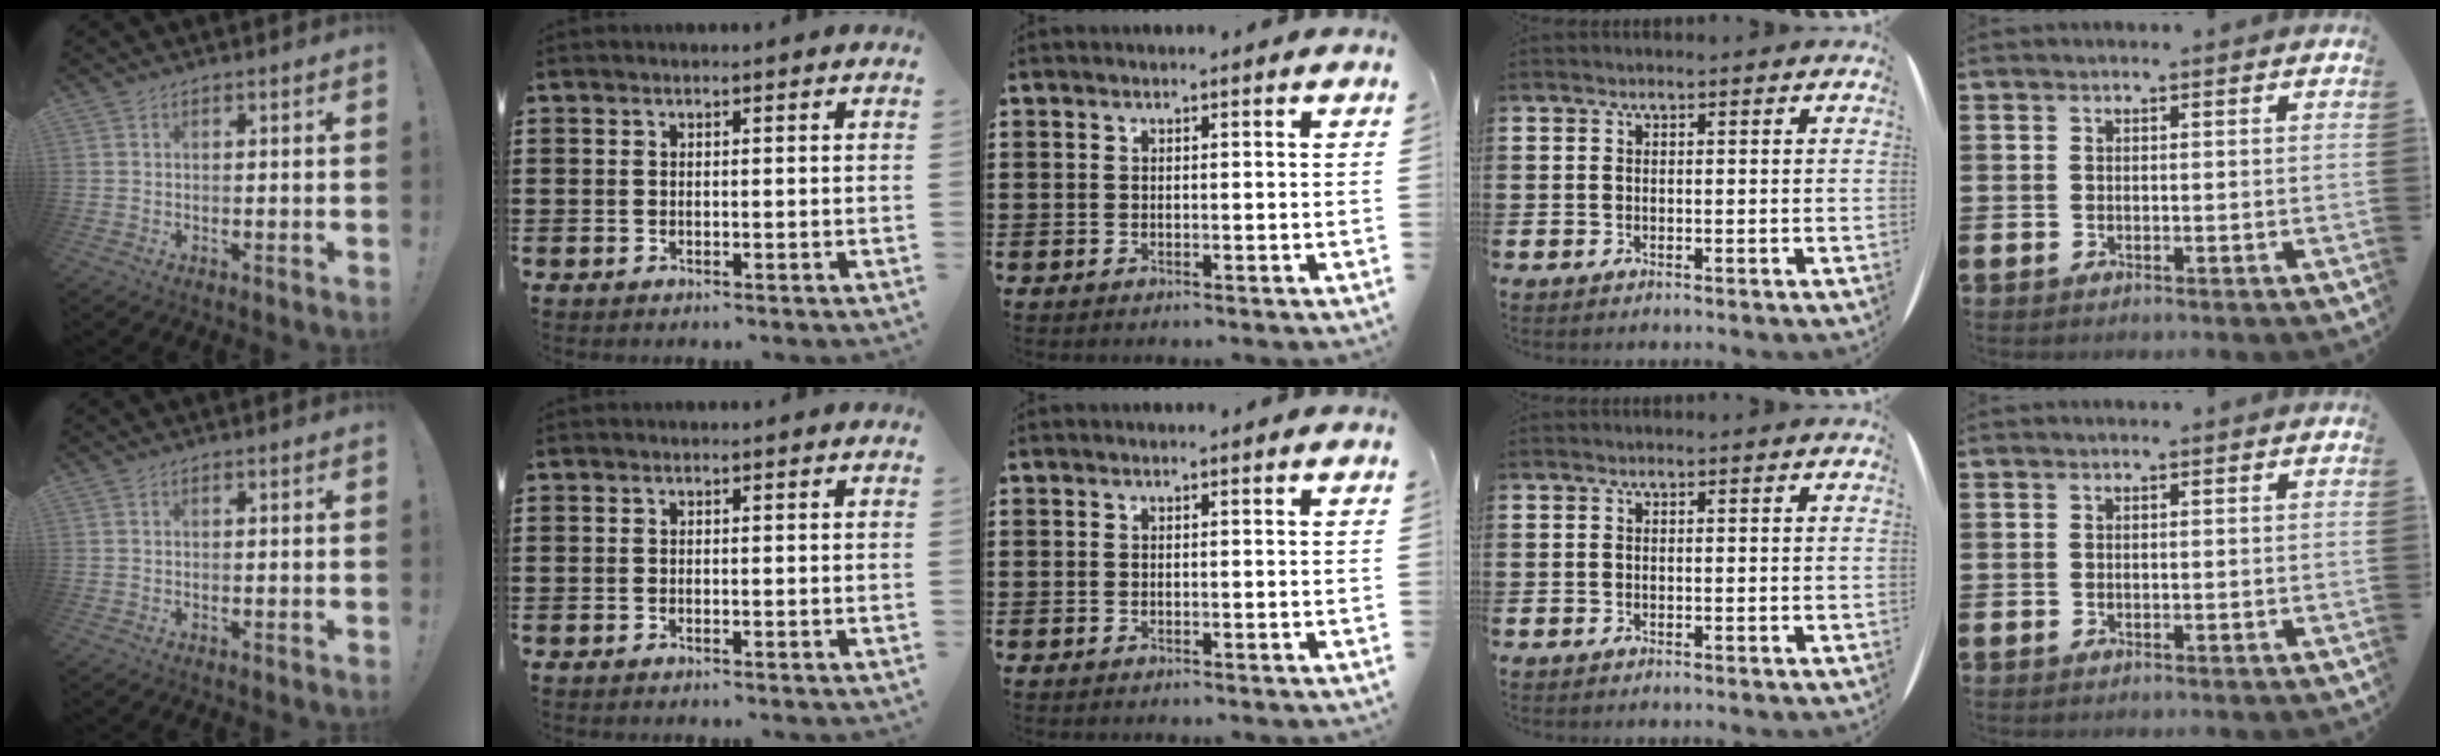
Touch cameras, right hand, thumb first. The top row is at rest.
{}